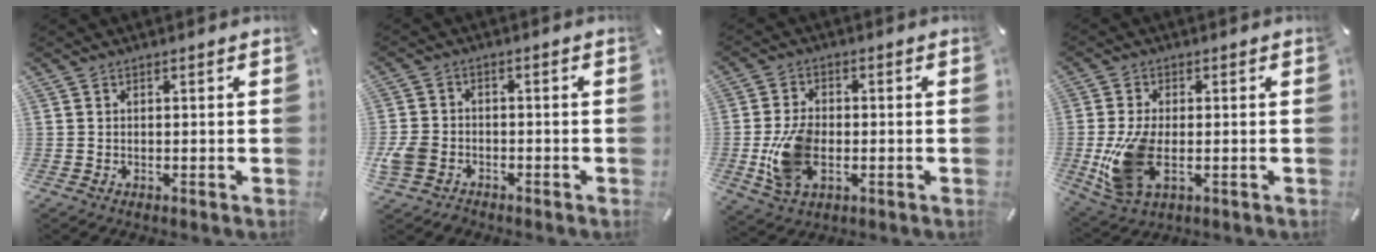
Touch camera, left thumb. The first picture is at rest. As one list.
[{"total": 6.0, "force": [-2.8, 4.7, 2.5], "torque": [-0.066, 0.012, -0.053]}, {"total": 11.1, "force": [-2.0, 7.1, 8.2], "torque": [-0.177, 0.003, -0.031]}, {"total": 11.9, "force": [-1.4, 6.7, 9.8], "torque": [-0.214, -0.015, -0.016]}]